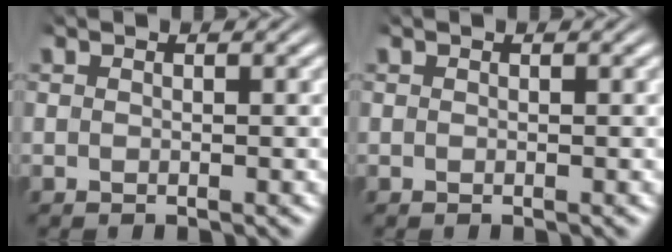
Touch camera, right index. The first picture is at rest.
{"total": 0.0}